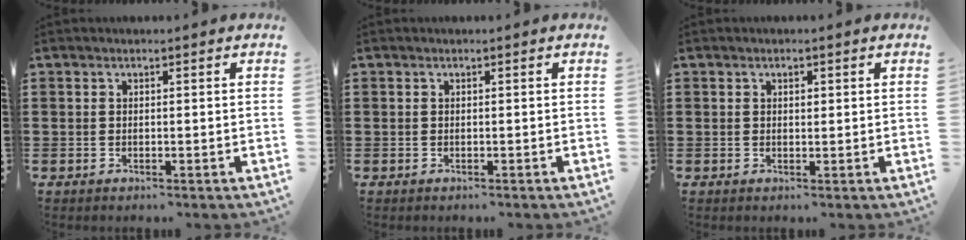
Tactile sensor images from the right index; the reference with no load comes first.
{"total": 0.0}
{"total": 0.8, "force": [0.3, 0.5, 0.6], "torque": [-0.012, 0.003, 0.006]}